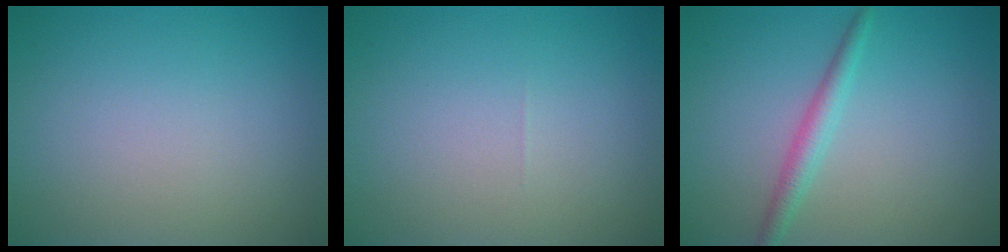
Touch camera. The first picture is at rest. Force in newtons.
{"total": 0.0}
{"total": 2.2, "press": 2.1, "slide": 0.0}